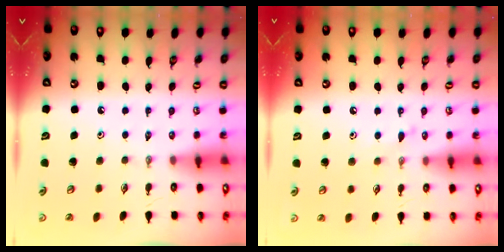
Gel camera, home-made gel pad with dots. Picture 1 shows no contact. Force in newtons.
{"total": 5.7, "press": 5.7, "slide": 0.3}